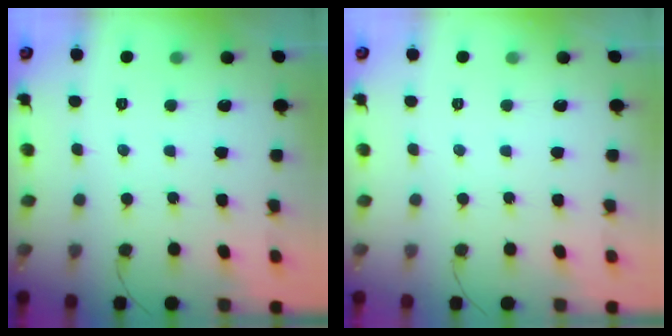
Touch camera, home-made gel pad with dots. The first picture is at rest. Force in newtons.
{"total": 0.0}